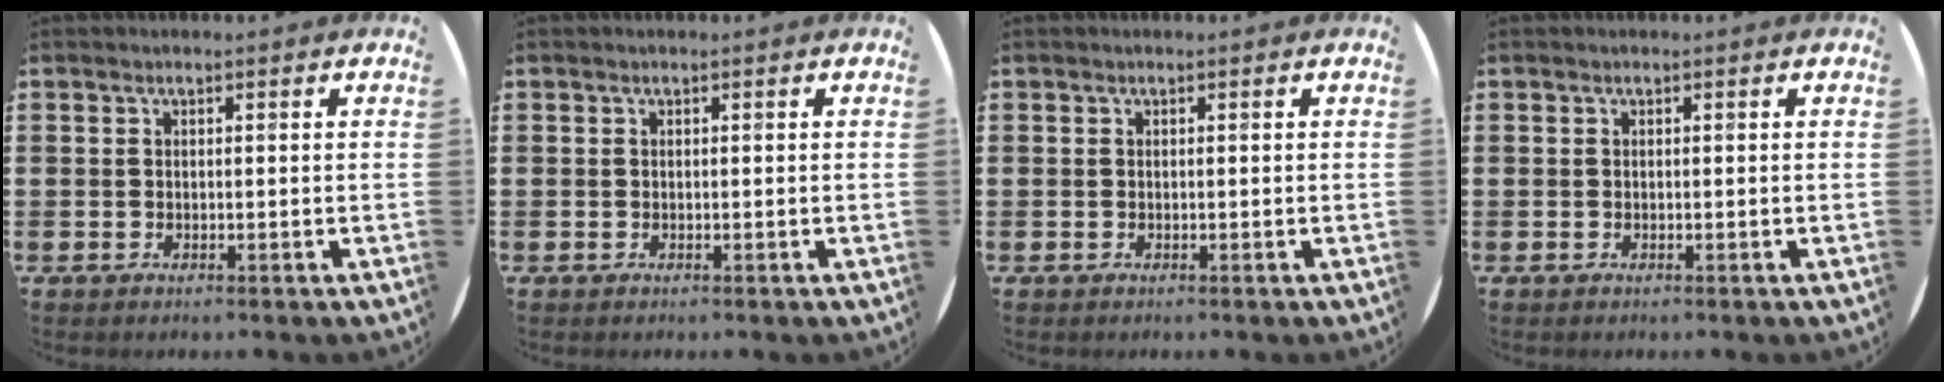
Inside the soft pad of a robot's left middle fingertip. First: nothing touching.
{"total": 0.0}
{"total": 0.0}
{"total": 0.0}